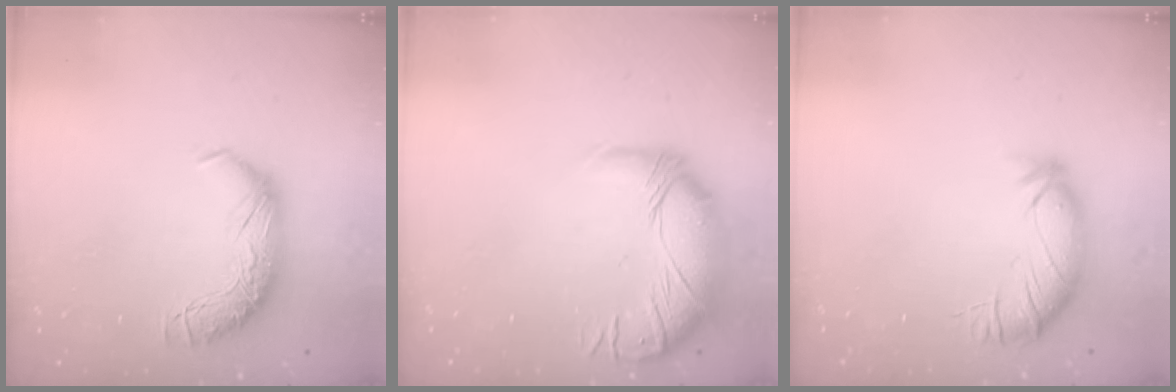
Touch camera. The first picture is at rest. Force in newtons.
{"total": 3.6, "press": 1.6, "slide": 3.2}
{"total": 3.1, "press": 2.4, "slide": 1.9}